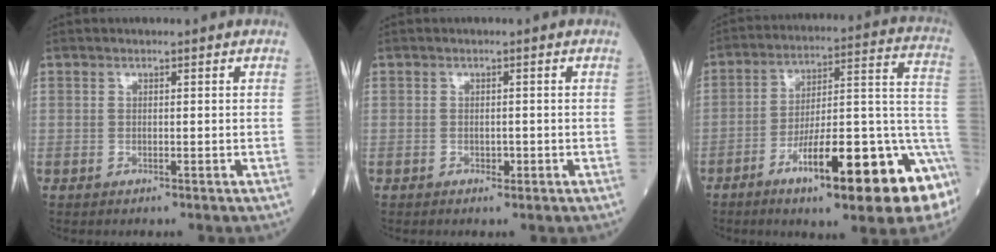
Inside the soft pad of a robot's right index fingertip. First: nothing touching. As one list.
[{"total": 1.0, "force": [-0.3, 0.7, 0.6], "torque": [-0.009, 0.000, -0.003]}, {"total": 20.0, "force": [-9.3, 2.7, 17.5], "torque": [-0.198, 0.008, -0.138]}]